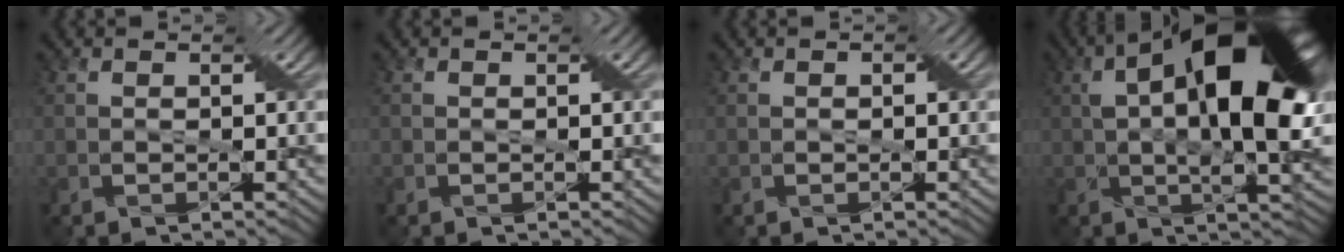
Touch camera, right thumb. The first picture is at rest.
{"total": 0.0}
{"total": 0.0}
{"total": 18.9, "force": [4.2, 8.2, 16.5], "torque": [-0.251, 0.027, 0.053]}